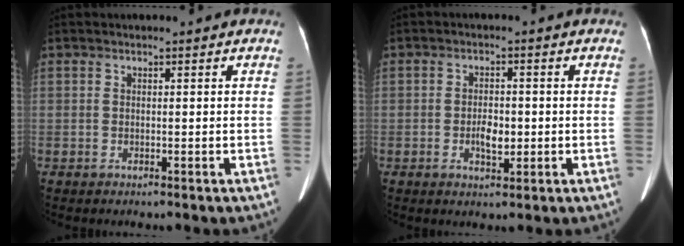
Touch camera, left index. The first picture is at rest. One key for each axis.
{"total": 3.3, "fx": -0.7, "fy": 1.6, "fz": 2.8, "tx": -0.050, "ty": 0.001, "tz": -0.009}